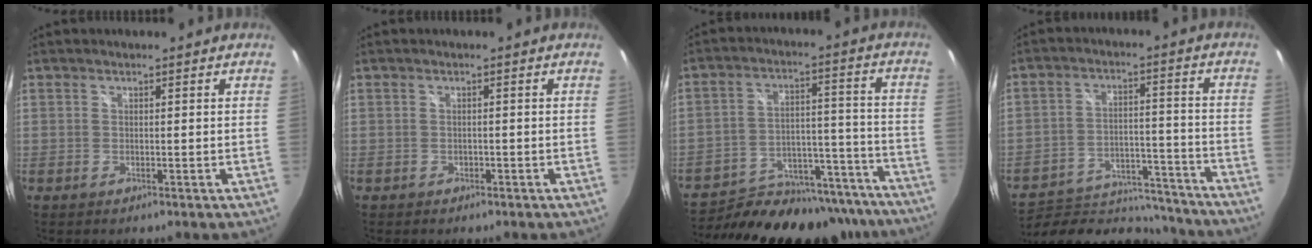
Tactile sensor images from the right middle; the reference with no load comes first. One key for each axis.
{"total": 1.2, "fx": -0.8, "fy": 0.9, "fz": 0.2, "tx": -0.006, "ty": -0.002, "tz": -0.009}
{"total": 28.2, "fx": -23.9, "fy": 10.8, "fz": 10.4, "tx": -0.189, "ty": 0.026, "tz": -0.306}
{"total": 15.0, "fx": -13.1, "fy": 6.6, "fz": 3.3, "tx": -0.068, "ty": 0.026, "tz": -0.168}